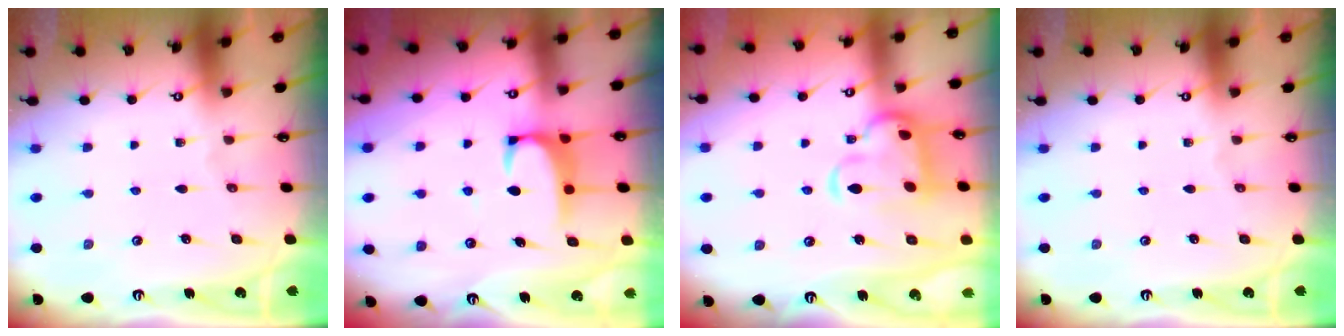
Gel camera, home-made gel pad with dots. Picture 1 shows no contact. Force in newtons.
{"total": 1.9, "press": 1.9, "slide": 0.3}
{"total": 7.1, "press": 6.9, "slide": 1.7}
{"total": 0.0}